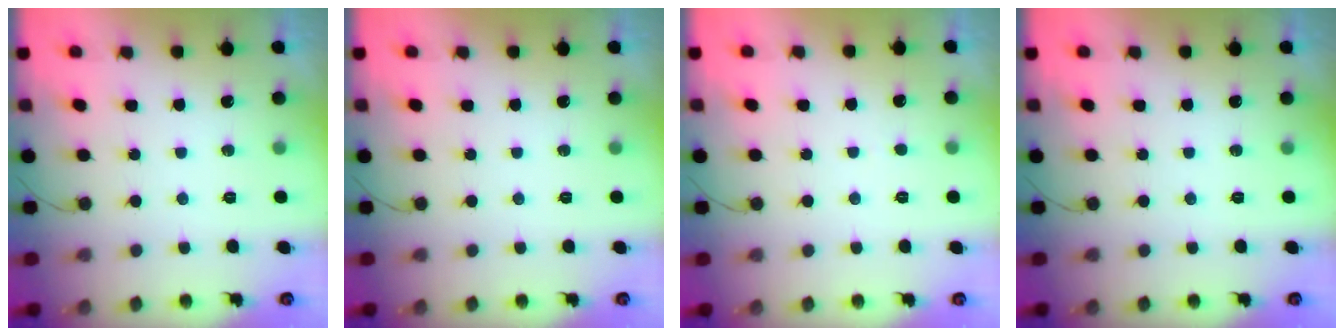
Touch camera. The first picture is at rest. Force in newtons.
{"total": 0.0}
{"total": 0.5, "press": 0.5, "slide": 0.1}
{"total": 0.0}